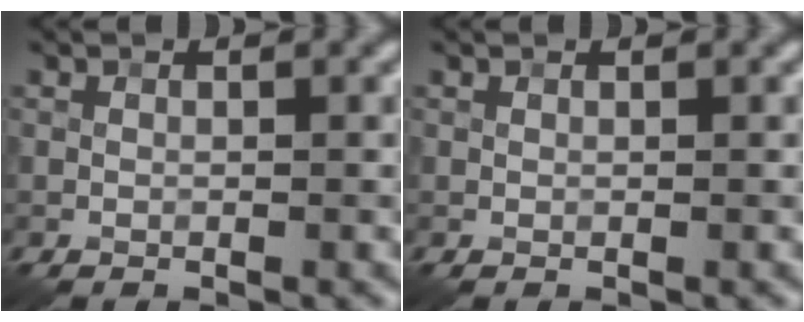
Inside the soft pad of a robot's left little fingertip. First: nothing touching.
{"total": 0.0}